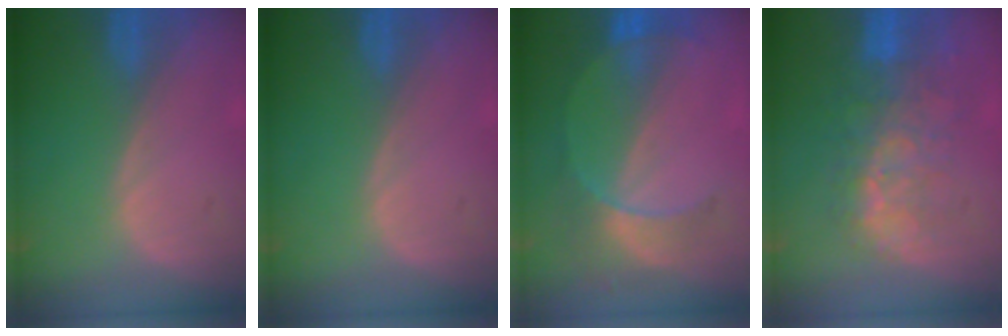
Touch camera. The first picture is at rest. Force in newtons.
{"total": 0.0}
{"total": 7.8, "press": 6.7, "slide": 3.9}
{"total": 9.9, "press": 8.5, "slide": 5.1}